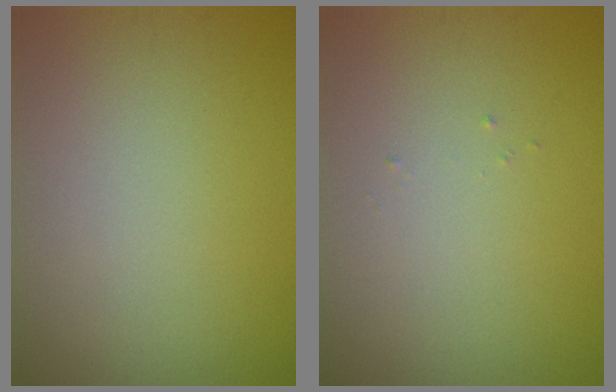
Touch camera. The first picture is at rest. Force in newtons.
{"total": 0.0}